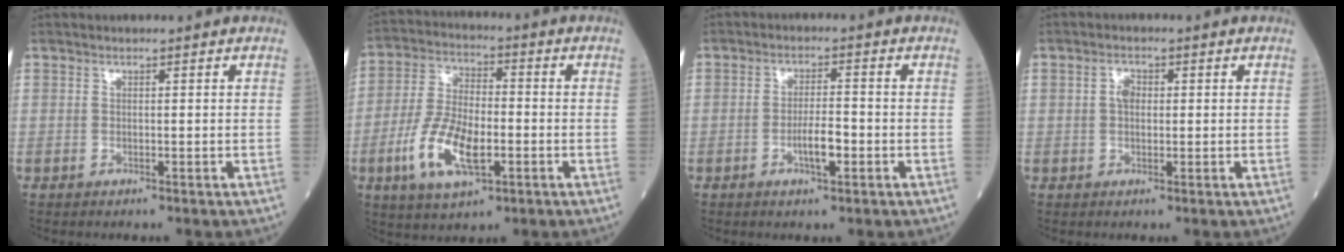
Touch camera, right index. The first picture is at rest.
{"total": 11.6, "force": [-3.8, 4.6, 9.9], "torque": [-0.212, -0.002, -0.071]}
{"total": 4.0, "force": [-1.6, 0.8, 3.6], "torque": [-0.064, 0.001, -0.028]}
{"total": 2.2, "force": [0.3, 1.4, 1.6], "torque": [-0.029, 0.006, 0.004]}